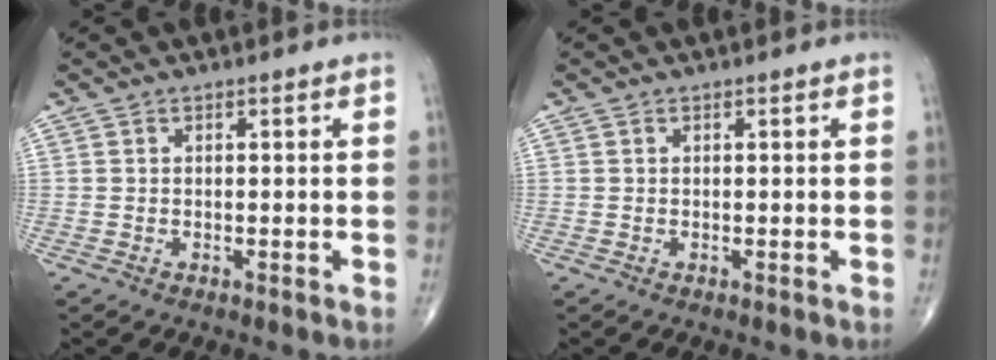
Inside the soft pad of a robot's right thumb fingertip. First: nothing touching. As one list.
[{"total": 0.0}]